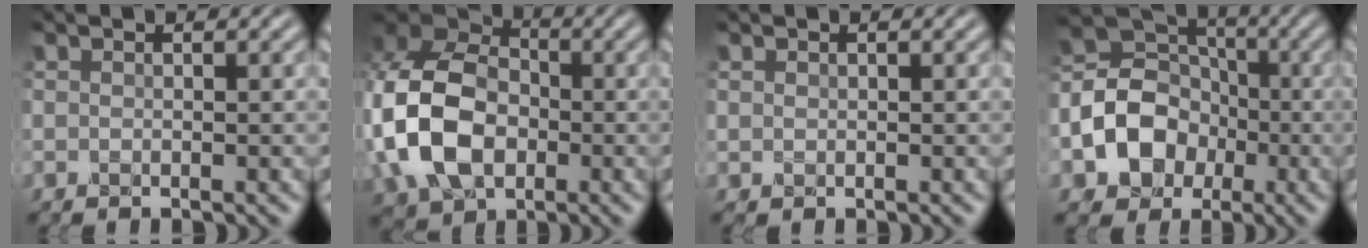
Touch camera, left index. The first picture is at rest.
{"total": 12.3, "force": [-1.9, 9.0, 8.3], "torque": [-0.217, -0.012, -0.041]}
{"total": 0.8, "force": [0.4, 0.6, 0.1], "torque": [0.003, 0.004, 0.001]}
{"total": 7.8, "force": [-2.1, 6.5, 3.9], "torque": [-0.066, 0.000, -0.057]}